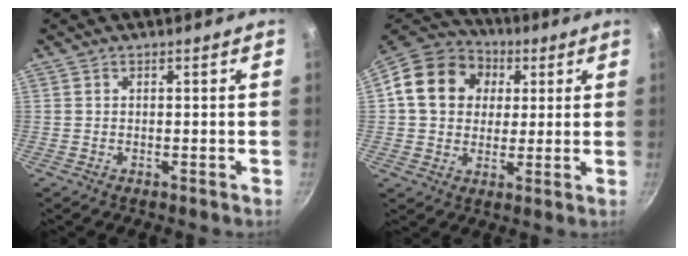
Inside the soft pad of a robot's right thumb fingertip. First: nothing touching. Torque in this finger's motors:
{"motor_torque": [-0.19, 0.84, 0.07, -0.05, 0.18]}